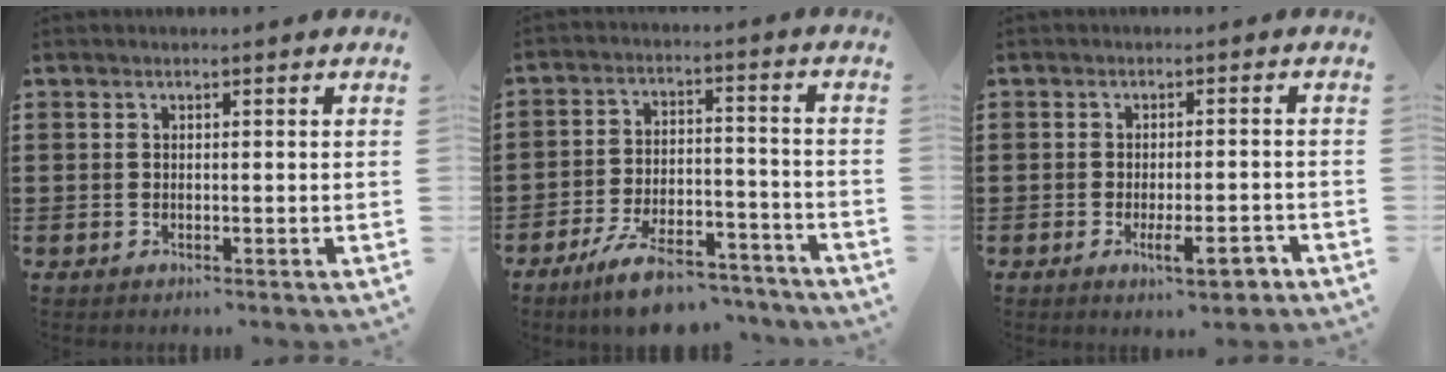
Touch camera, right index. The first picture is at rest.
{"total": 9.0, "force": [-7.3, 2.1, 4.7], "torque": [-0.089, 0.022, -0.137]}
{"total": 5.1, "force": [-2.4, 1.4, 4.3], "torque": [-0.073, -0.003, -0.041]}